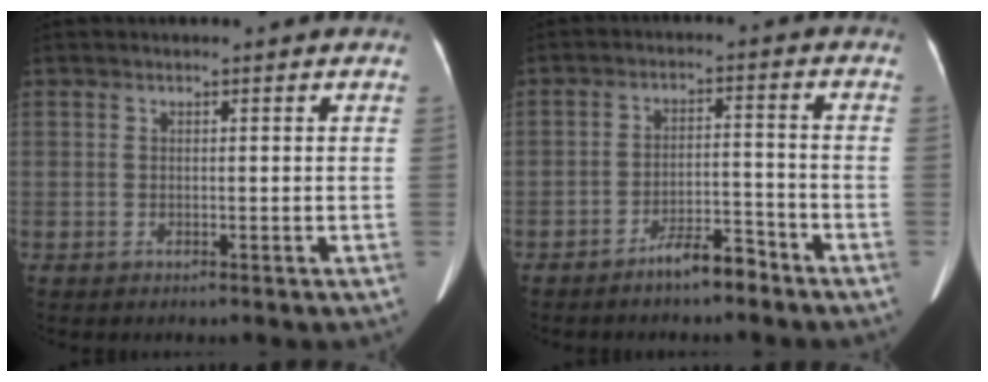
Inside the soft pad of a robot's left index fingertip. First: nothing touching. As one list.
[{"total": 5.3, "force": [-4.4, 1.2, 2.6], "torque": [-0.046, 0.005, -0.079]}]